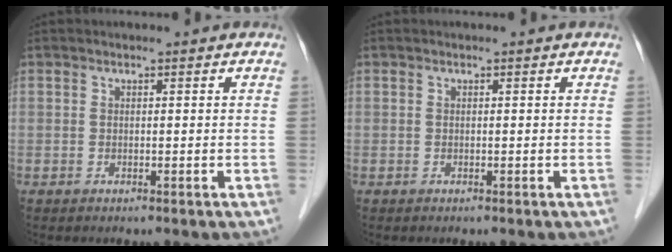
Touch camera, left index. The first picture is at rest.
{"total": 0.0}